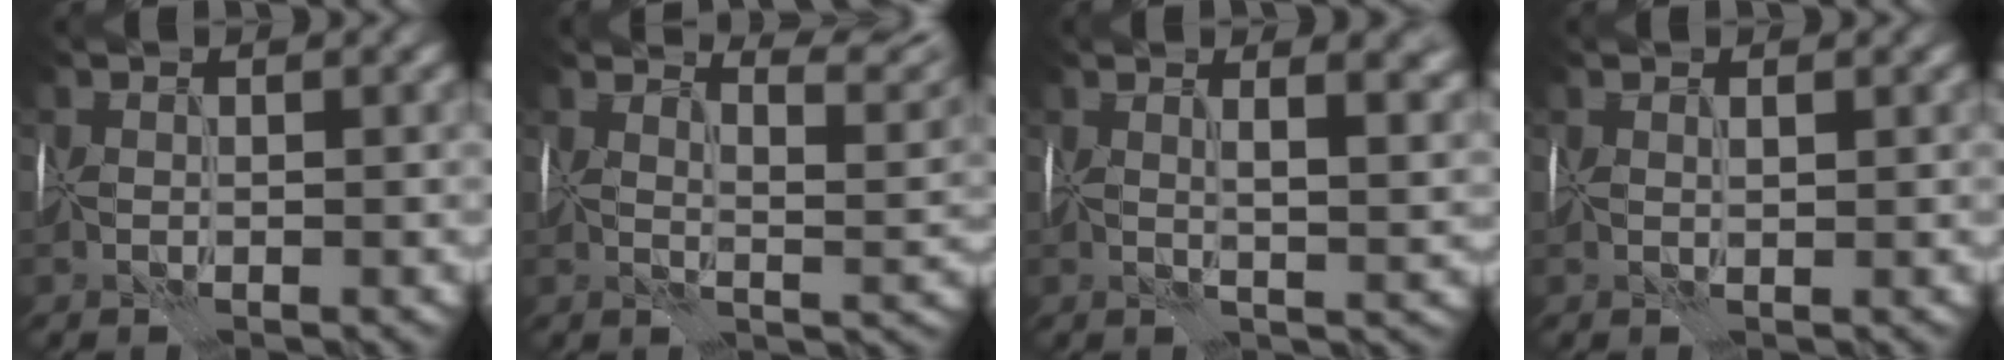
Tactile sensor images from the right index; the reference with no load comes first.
{"total": 6.7, "force": [5.6, 0.7, 3.6], "torque": [-0.049, 0.009, 0.070]}
{"total": 6.5, "force": [2.6, 2.2, 5.5], "torque": [-0.049, 0.008, 0.032]}
{"total": 0.5, "force": [0.2, -0.3, 0.4], "torque": [-0.004, -0.001, 0.004]}